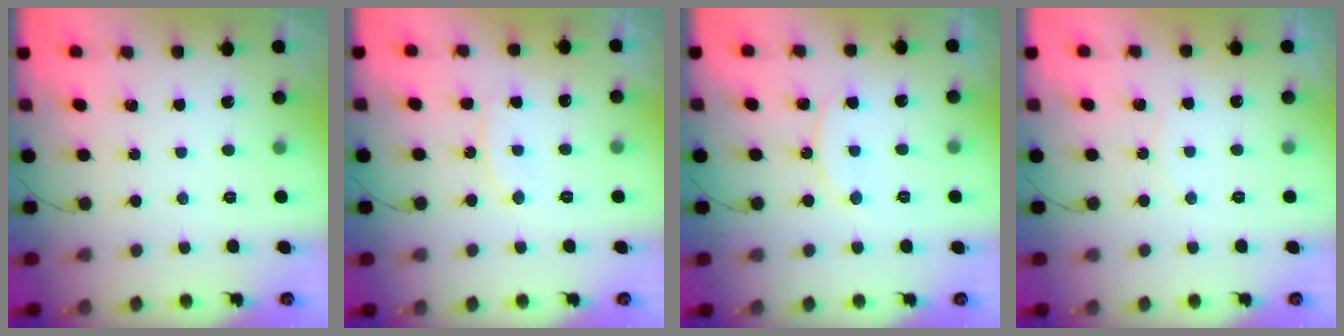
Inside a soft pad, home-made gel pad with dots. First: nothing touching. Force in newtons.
{"total": 7.7, "press": 7.7, "slide": 0.3}
{"total": 9.1, "press": 9.1, "slide": 0.6}
{"total": 2.2, "press": 2.1, "slide": 0.4}